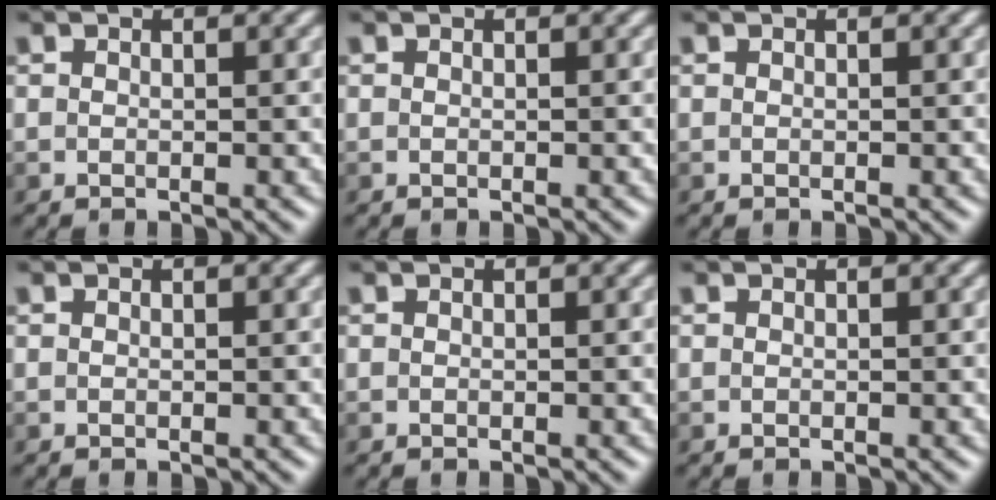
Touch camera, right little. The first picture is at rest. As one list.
[{"total": 0.0}, {"total": 0.0}, {"total": 0.0}, {"total": 0.0}, {"total": 0.0}]